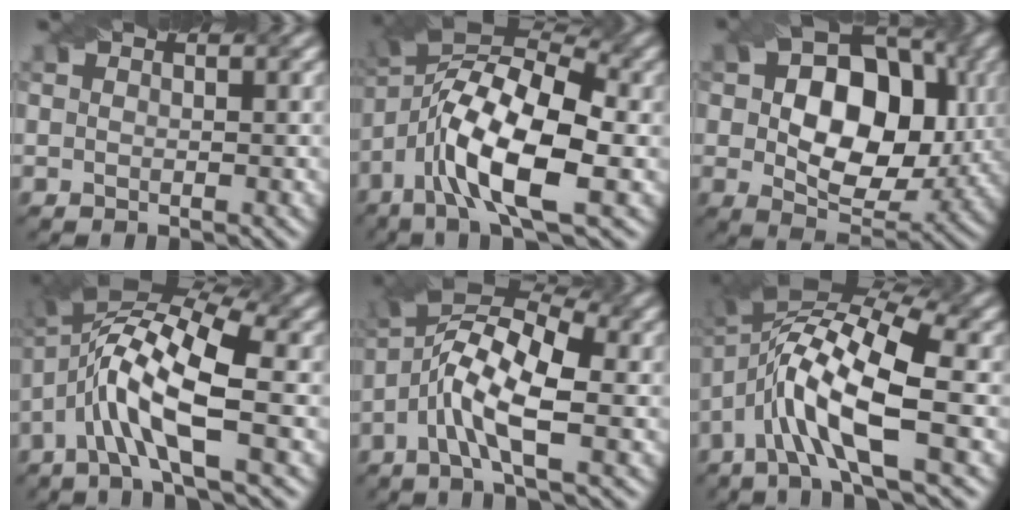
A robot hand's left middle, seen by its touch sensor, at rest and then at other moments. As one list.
[{"total": 12.8, "force": [-3.1, 4.7, 11.5], "torque": [-0.215, 0.016, -0.058]}, {"total": 12.3, "force": [1.0, 8.4, 9.0], "torque": [-0.133, -0.002, 0.020]}, {"total": 9.8, "force": [-1.5, 2.8, 9.2], "torque": [-0.182, 0.019, -0.040]}, {"total": 8.1, "force": [-1.6, 2.5, 7.5], "torque": [-0.150, 0.022, -0.043]}, {"total": 11.1, "force": [-1.6, 3.4, 10.4], "torque": [-0.198, 0.015, -0.038]}]